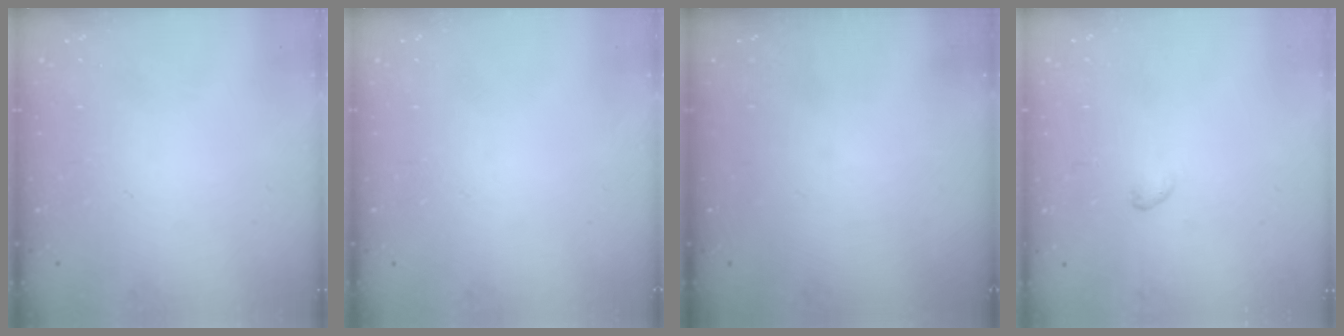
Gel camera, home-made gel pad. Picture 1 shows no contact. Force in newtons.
{"total": 0.0}
{"total": 0.0}
{"total": 2.7, "press": 2.7, "slide": 0.5}